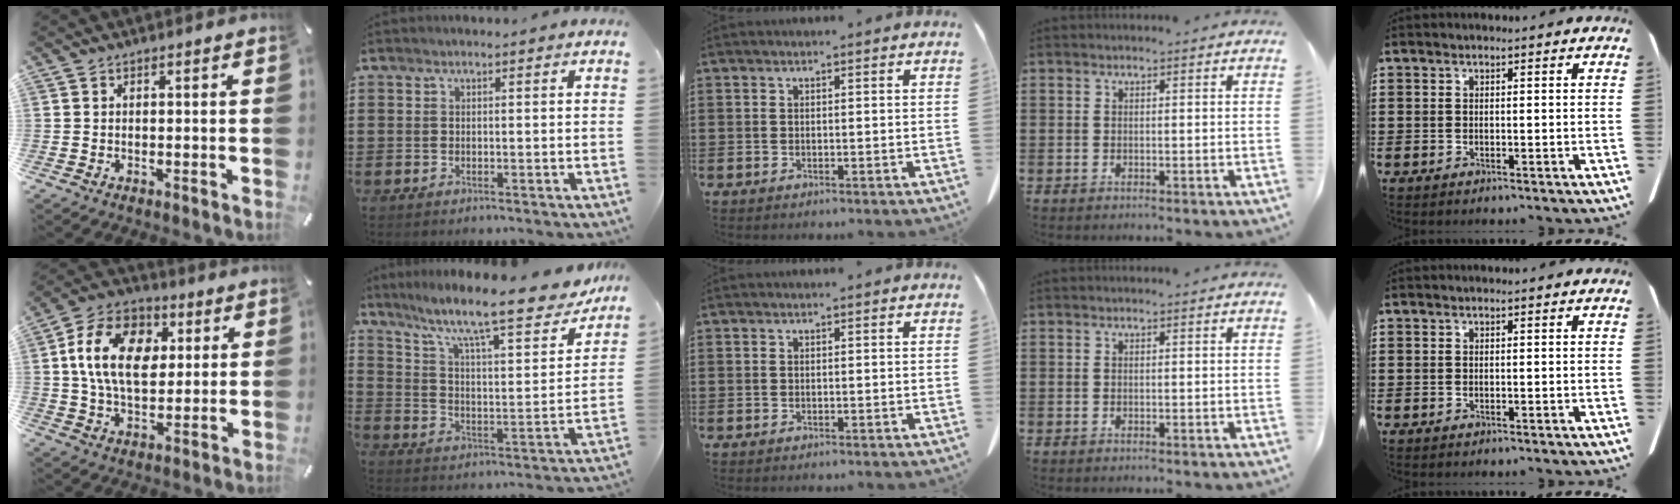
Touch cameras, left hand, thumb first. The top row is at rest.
{"thumb": {"total": 16.3, "force": [3.0, 11.3, 11.3], "torque": [-0.221, 0.015, 0.052]}, "index": {"total": 11.5, "force": [9.6, 0.8, 6.3], "torque": [-0.135, -0.070, 0.154]}}